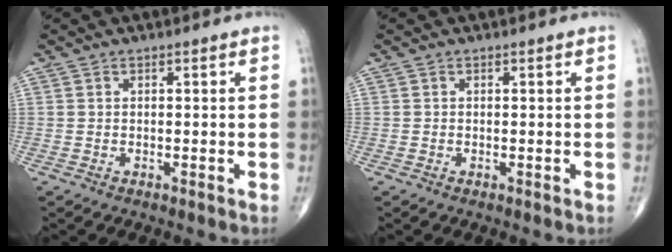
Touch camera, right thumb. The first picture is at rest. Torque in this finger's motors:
{"motor_torque": [0.24, 0.11, -0.08, -0.20, 0.02]}